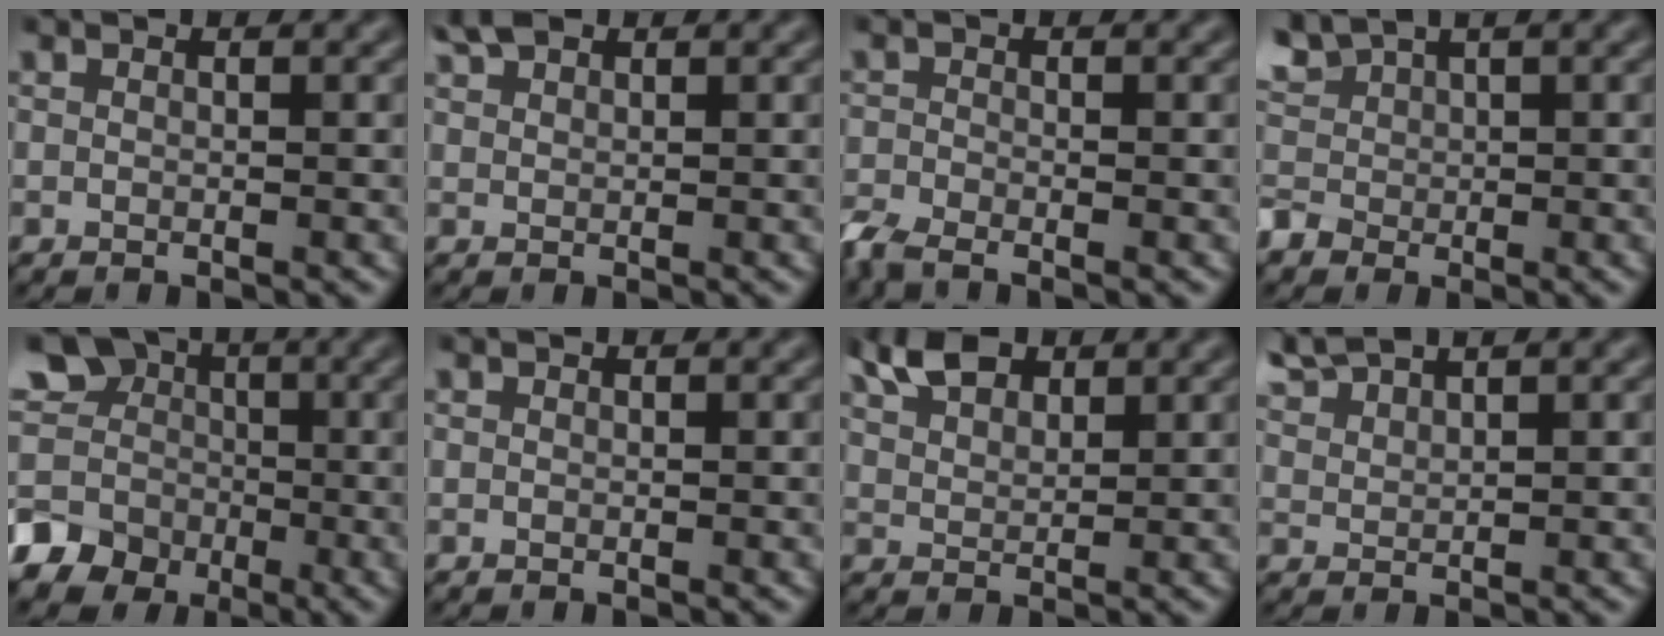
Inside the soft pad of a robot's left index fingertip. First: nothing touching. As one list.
[{"total": 2.0, "force": [1.7, 0.7, 0.8], "torque": [-0.015, 0.009, 0.036]}, {"total": 2.8, "force": [-2.3, 0.8, 1.4], "torque": [-0.034, -0.011, -0.059]}, {"total": 2.5, "force": [0.7, 2.2, 0.9], "torque": [-0.033, 0.008, 0.014]}, {"total": 8.9, "force": [-2.3, 7.8, 3.6], "torque": [-0.059, -0.011, -0.050]}, {"total": 0.0}, {"total": 4.2, "force": [3.0, 2.1, 2.2], "torque": [-0.046, 0.013, 0.057]}, {"total": 2.9, "force": [2.8, 0.3, 1.0], "torque": [-0.022, 0.012, 0.061]}]